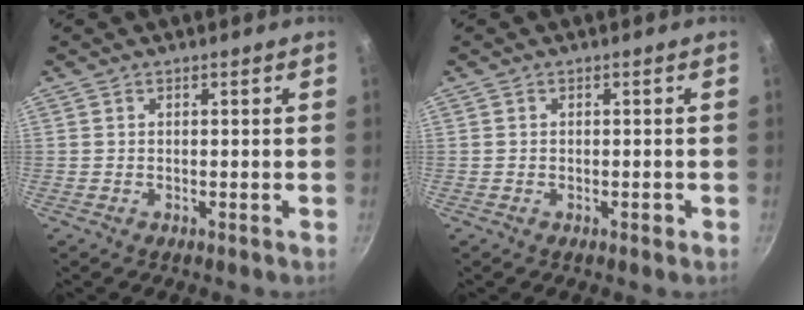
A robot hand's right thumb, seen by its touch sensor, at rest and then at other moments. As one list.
[{"total": 0.9, "force": [-0.4, 0.6, 0.6], "torque": [-0.006, 0.005, -0.006]}]